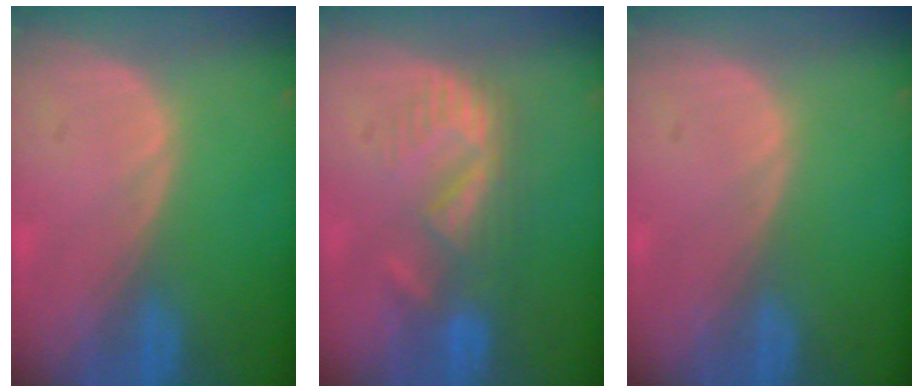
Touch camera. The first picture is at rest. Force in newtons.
{"total": 6.0, "press": 5.8, "slide": 1.5}
{"total": 0.0}